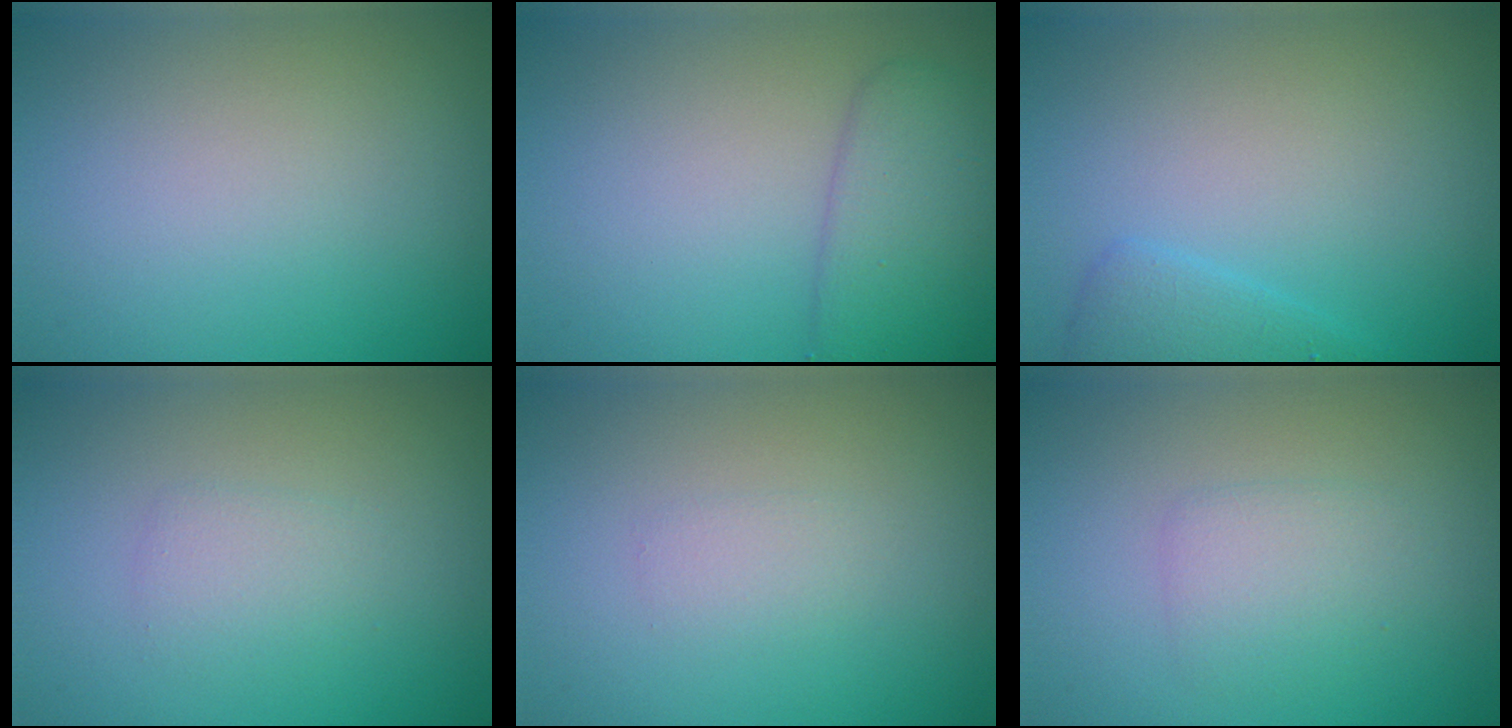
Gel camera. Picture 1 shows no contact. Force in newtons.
{"total": 3.8, "press": 3.8, "slide": 0.2}
{"total": 2.2, "press": 2.2, "slide": 0.2}
{"total": 1.5, "press": 1.5, "slide": 0.1}
{"total": 1.0, "press": 1.0, "slide": 0.0}
{"total": 2.0, "press": 2.0, "slide": 0.2}